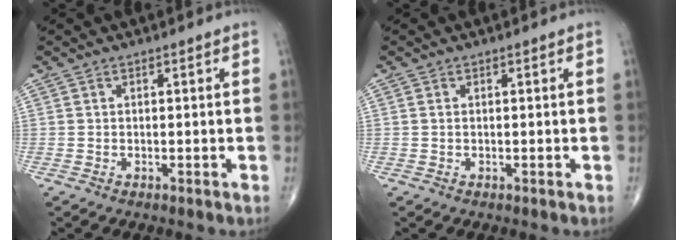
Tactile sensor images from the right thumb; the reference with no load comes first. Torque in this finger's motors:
{"motor_torque": [-0.22, -0.13, -0.22, -0.08, 0.06]}